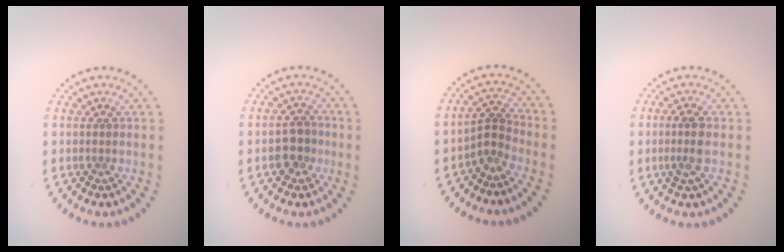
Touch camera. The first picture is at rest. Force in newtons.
{"total": 2.6, "press": 2.5, "slide": 0.8}
{"total": 2.2, "press": 1.5, "slide": 1.6}
{"total": 2.1, "press": 2.0, "slide": 0.8}